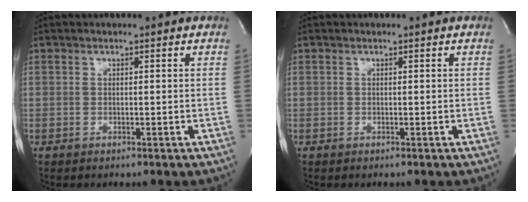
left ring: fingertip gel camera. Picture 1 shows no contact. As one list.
[{"total": 0.0}]